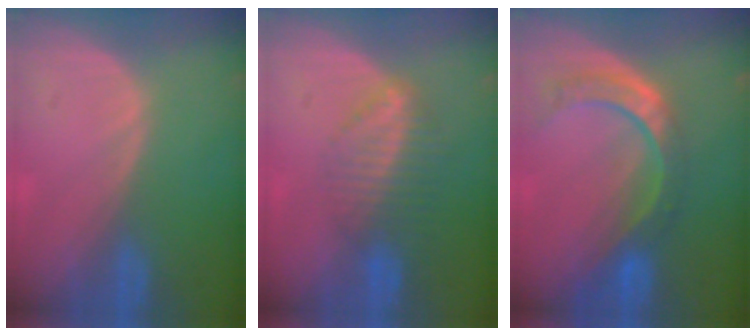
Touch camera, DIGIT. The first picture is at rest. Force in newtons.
{"total": 7.0, "press": 6.0, "slide": 3.6}
{"total": 8.7, "press": 7.2, "slide": 4.9}